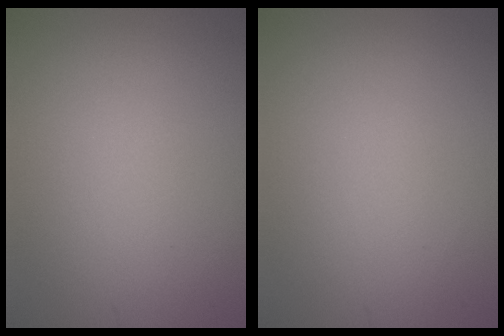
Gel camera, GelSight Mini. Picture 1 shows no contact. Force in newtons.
{"total": 0.0}